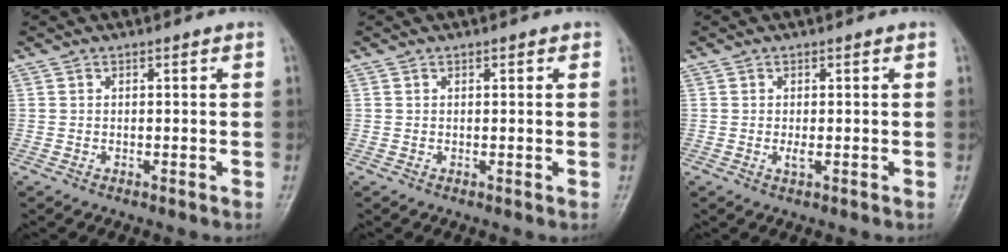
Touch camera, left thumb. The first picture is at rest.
{"total": 0.8, "force": [0.4, 0.5, 0.5], "torque": [-0.003, 0.000, 0.003]}
{"total": 1.2, "force": [-0.1, 0.4, 1.2], "torque": [-0.022, -0.004, 0.000]}